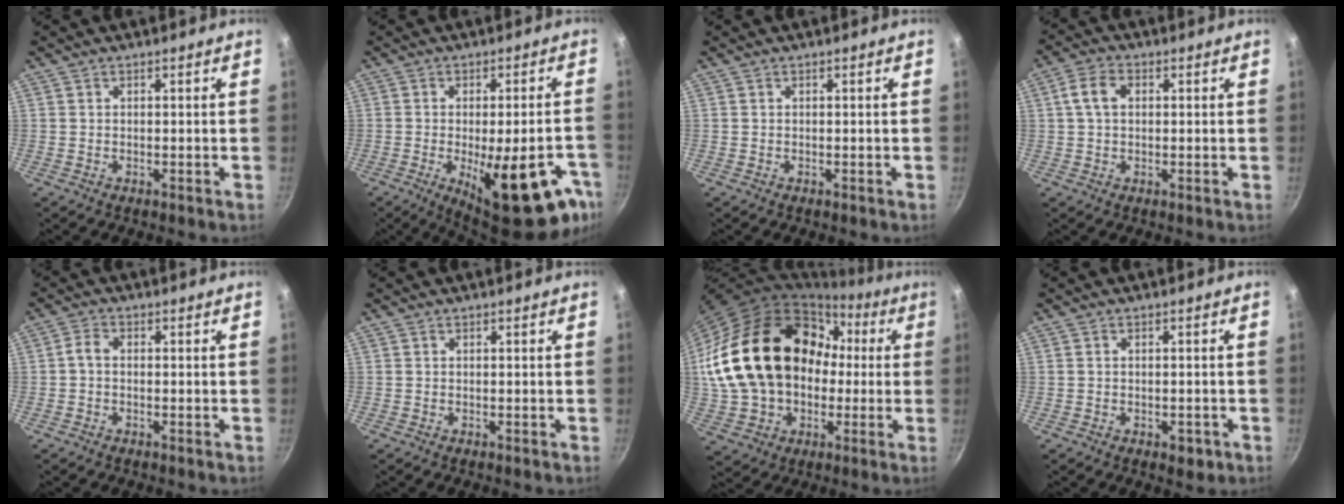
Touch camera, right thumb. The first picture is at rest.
{"total": 20.6, "force": [-8.4, 7.2, 17.4], "torque": [-0.184, 0.005, -0.103]}
{"total": 0.0}
{"total": 5.1, "force": [0.9, 3.5, 3.6], "torque": [-0.065, 0.012, 0.012]}
{"total": 2.2, "force": [-0.4, 1.5, 1.6], "torque": [-0.036, 0.013, -0.014]}
{"total": 0.0}
{"total": 26.7, "force": [2.0, 19.6, 18.1], "torque": [-0.313, 0.059, 0.055]}
{"total": 2.8, "force": [-1.2, 1.6, 2.0], "torque": [-0.018, 0.008, -0.010]}